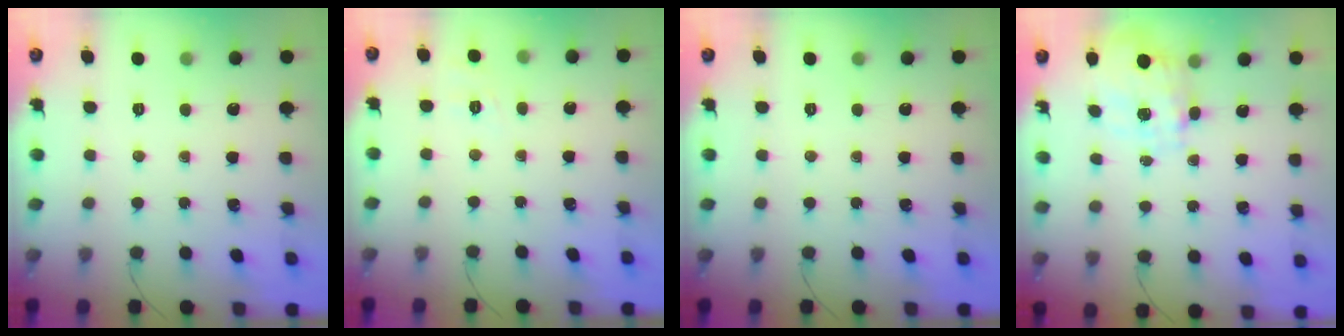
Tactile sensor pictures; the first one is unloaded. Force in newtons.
{"total": 1.8, "press": 0.1, "slide": 1.8}
{"total": 0.0}
{"total": 3.6, "press": 3.4, "slide": 1.0}